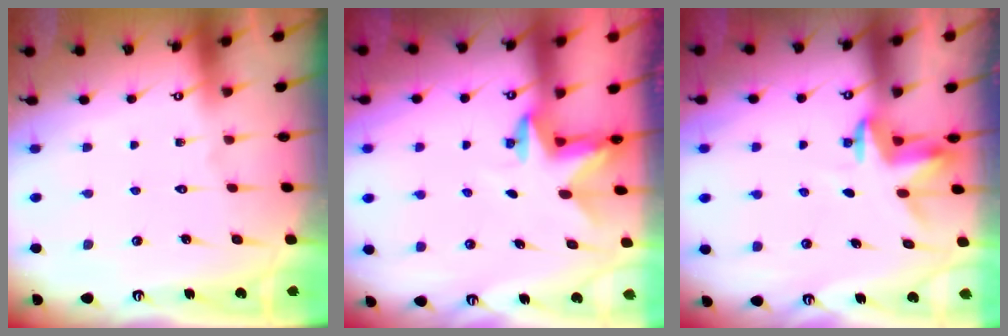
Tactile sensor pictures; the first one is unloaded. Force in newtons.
{"total": 2.4, "press": 2.4, "slide": 0.4}
{"total": 3.4, "press": 3.4, "slide": 0.3}